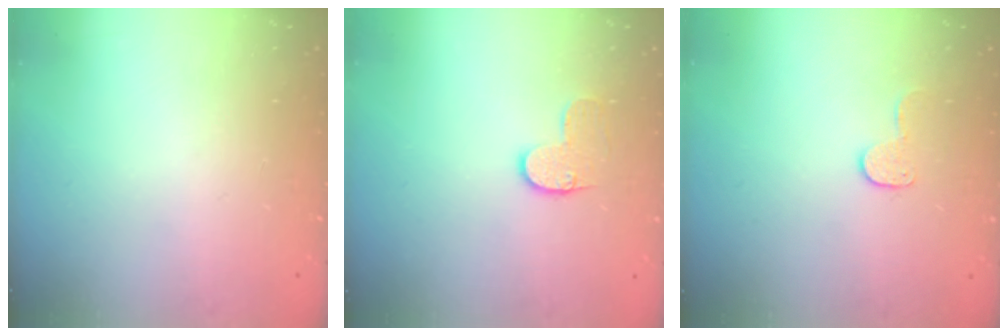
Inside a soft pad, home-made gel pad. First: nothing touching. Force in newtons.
{"total": 6.3, "press": 6.3, "slide": 0.3}
{"total": 6.4, "press": 6.4, "slide": 0.4}